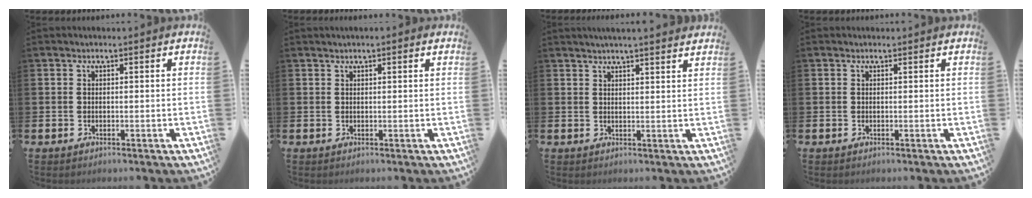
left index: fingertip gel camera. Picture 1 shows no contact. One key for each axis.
{"total": 0.9, "fx": 0.8, "fy": 0.2, "fz": 0.4, "tx": -0.002, "ty": 0.000, "tz": 0.013}
{"total": 3.0, "fx": 3.0, "fy": -0.4, "fz": 0.5, "tx": -0.008, "ty": -0.014, "tz": 0.053}
{"total": 0.0}